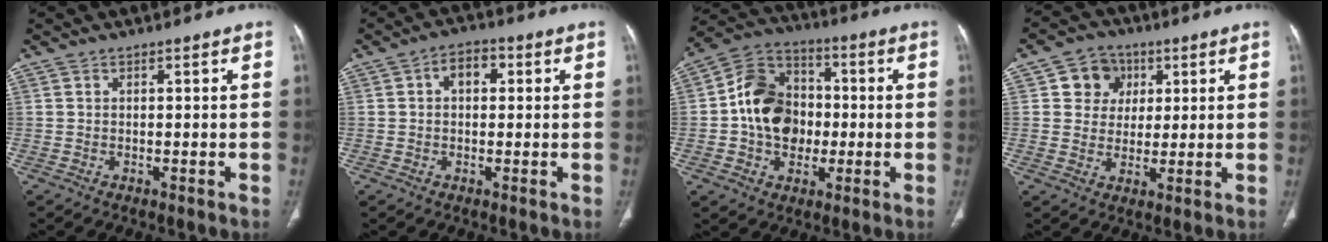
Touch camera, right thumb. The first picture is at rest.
{"total": 4.5, "force": [0.9, 3.0, 3.2], "torque": [-0.037, 0.014, 0.008]}
{"total": 14.7, "force": [-0.8, 11.7, 9.0], "torque": [-0.119, 0.029, -0.019]}
{"total": 7.8, "force": [2.5, 7.0, 2.4], "torque": [-0.001, -0.001, 0.038]}